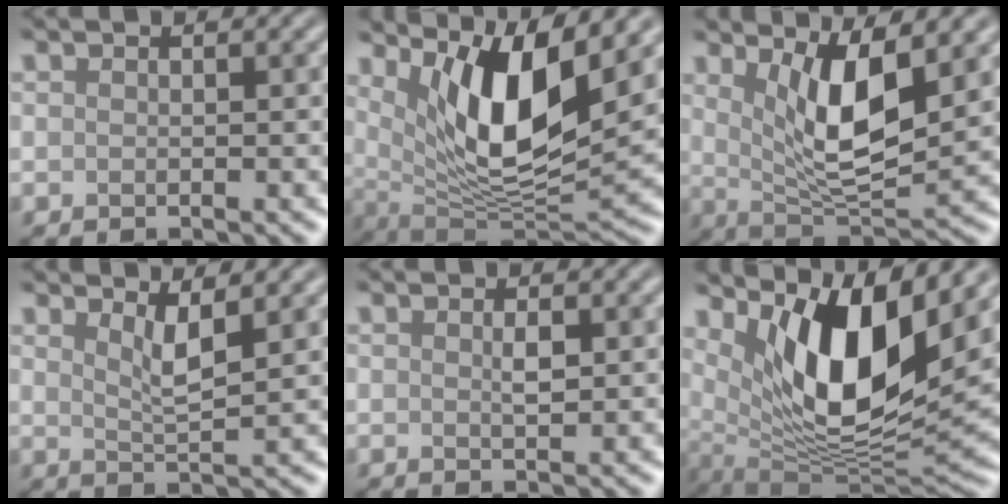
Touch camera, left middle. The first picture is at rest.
{"total": 9.6, "force": [4.1, 3.0, 8.1], "torque": [-0.137, -0.022, 0.082]}
{"total": 6.6, "force": [2.5, 2.0, 5.8], "torque": [-0.103, -0.015, 0.049]}
{"total": 2.8, "force": [1.6, 0.6, 2.2], "torque": [-0.031, -0.006, 0.029]}
{"total": 1.1, "force": [0.3, 0.3, 1.0], "torque": [-0.021, 0.000, 0.005]}
{"total": 11.6, "force": [4.6, 4.2, 9.8], "torque": [-0.162, -0.020, 0.092]}